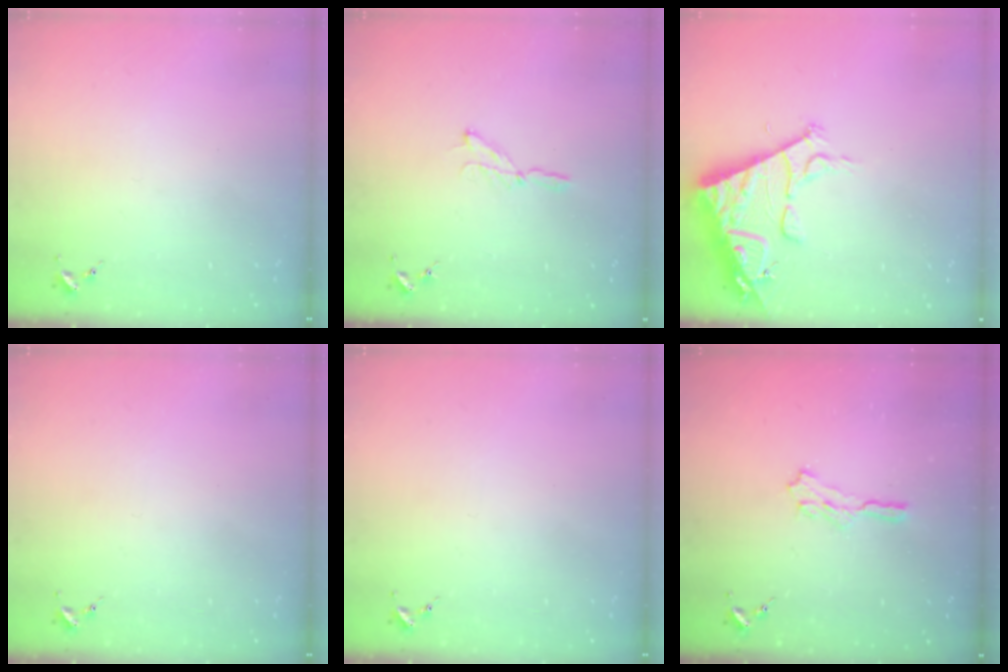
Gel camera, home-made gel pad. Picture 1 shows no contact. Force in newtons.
{"total": 5.3, "press": 5.2, "slide": 0.6}
{"total": 13.9, "press": 13.8, "slide": 1.7}
{"total": 0.0}
{"total": 0.0}
{"total": 5.0, "press": 5.0, "slide": 0.8}